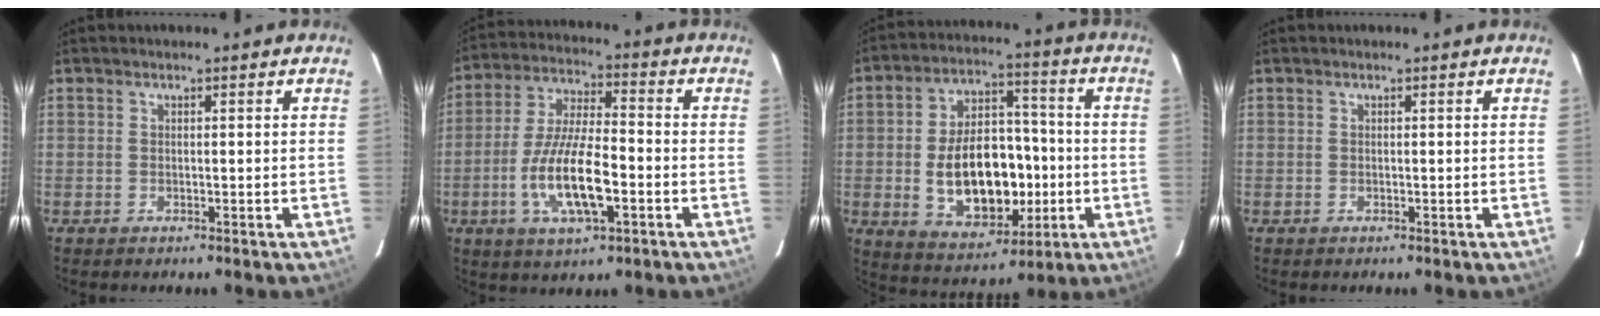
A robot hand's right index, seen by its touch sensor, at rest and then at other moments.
{"total": 13.4, "force": [-4.4, 4.1, 12.0], "torque": [-0.245, -0.010, -0.077]}
{"total": 17.0, "force": [-2.9, 10.3, 13.2], "torque": [-0.253, 0.018, -0.021]}
{"total": 0.0}